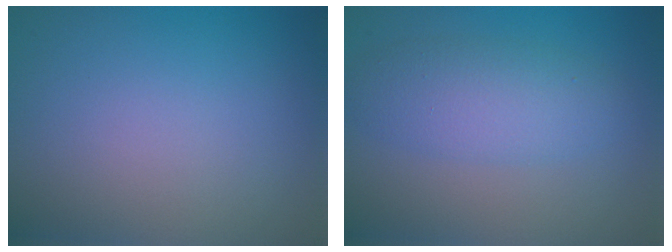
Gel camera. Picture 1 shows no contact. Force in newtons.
{"total": 3.8, "press": 3.8, "slide": 0.1}